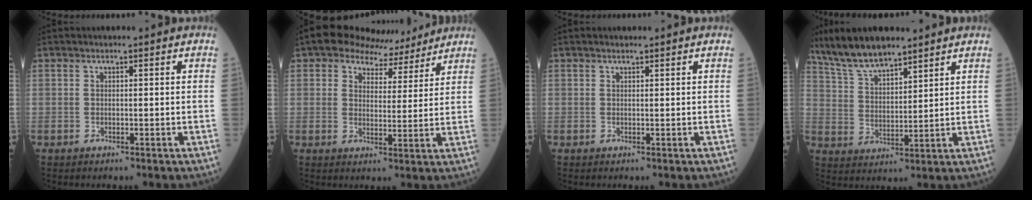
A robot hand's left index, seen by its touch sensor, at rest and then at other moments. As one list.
[{"total": 8.2, "force": [7.2, 3.7, 1.7], "torque": [-0.024, 0.017, 0.098]}, {"total": 0.6, "force": [0.6, 0.1, 0.2], "torque": [-0.010, 0.005, 0.010]}, {"total": 9.9, "force": [8.5, 1.9, 4.7], "torque": [-0.102, 0.015, 0.167]}]